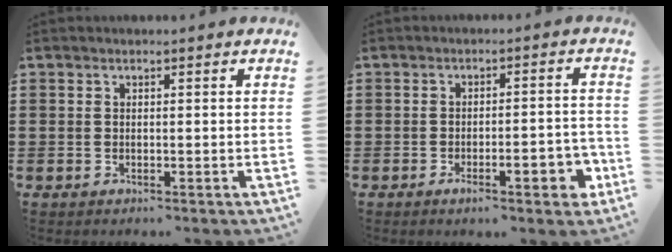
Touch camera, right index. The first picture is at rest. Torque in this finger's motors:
{"motor_torque": [1.45, -0.64, 0.58, 0.11]}